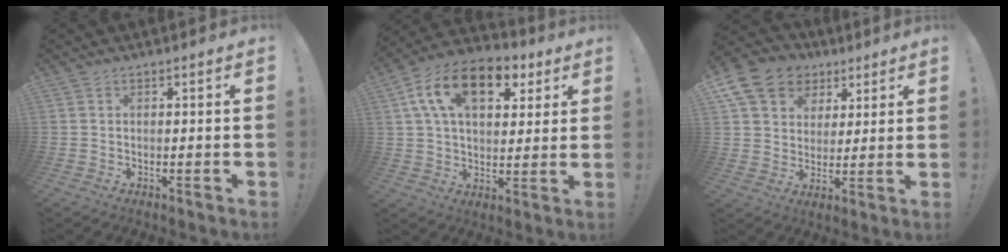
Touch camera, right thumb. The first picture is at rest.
{"total": 17.6, "force": [7.4, 10.3, 12.1], "torque": [-0.197, -0.020, 0.131]}
{"total": 13.7, "force": [7.4, 10.4, 4.9], "torque": [-0.078, -0.044, 0.148]}